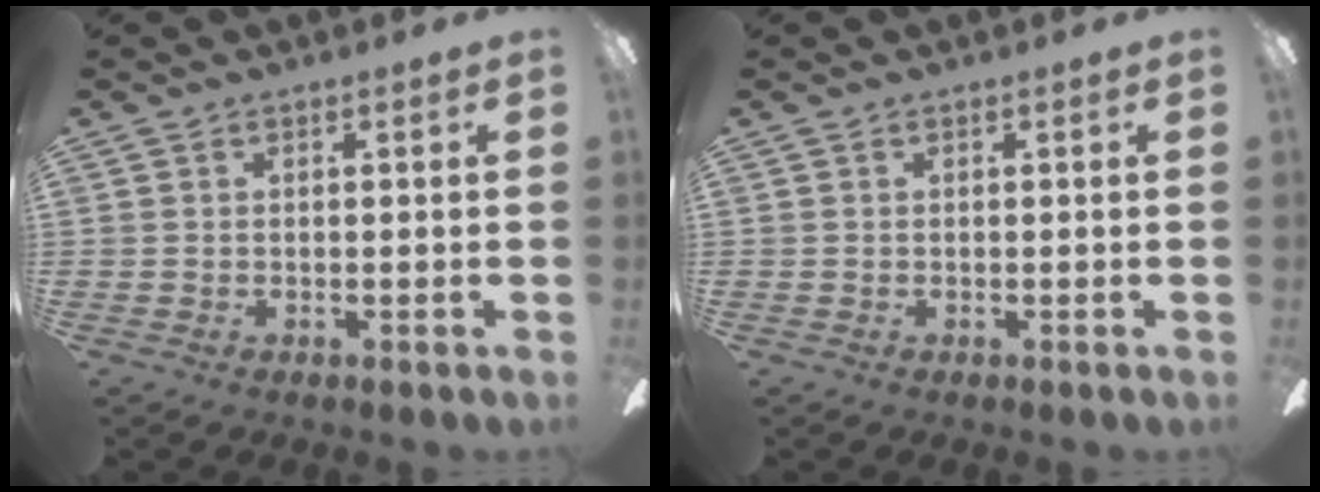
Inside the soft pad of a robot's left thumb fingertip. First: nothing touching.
{"total": 0.0}